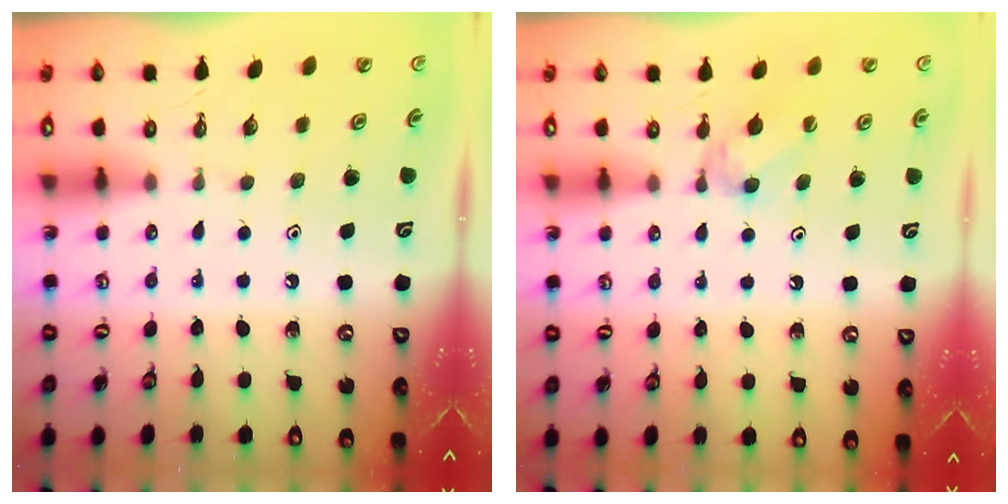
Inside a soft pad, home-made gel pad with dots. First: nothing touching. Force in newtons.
{"total": 3.3, "press": 3.3, "slide": 0.7}